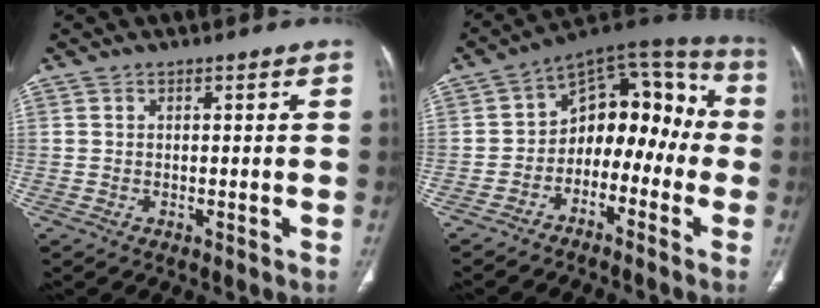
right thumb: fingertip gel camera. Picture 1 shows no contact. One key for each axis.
{"total": 14.4, "fx": -3.6, "fy": 10.0, "fz": 9.8, "tx": -0.084, "ty": 0.084, "tz": -0.069}